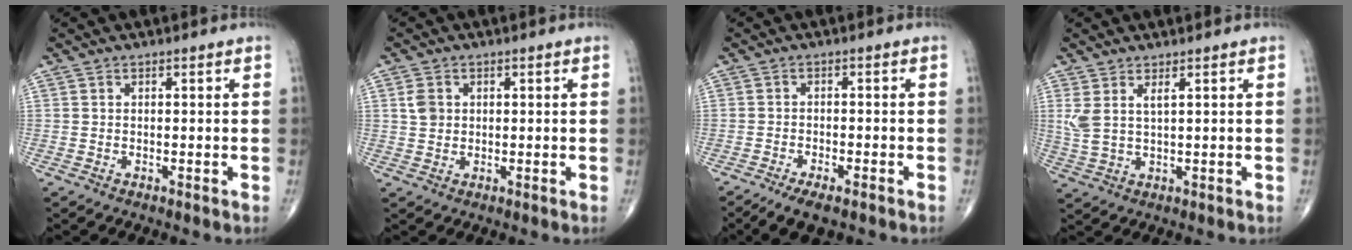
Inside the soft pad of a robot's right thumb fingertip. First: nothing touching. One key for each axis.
{"total": 3.0, "fx": 0.7, "fy": 2.5, "fz": 1.6, "tx": -0.021, "ty": 0.001, "tz": 0.014}
{"total": 6.1, "fx": -4.5, "fy": 2.0, "fz": 3.6, "tx": -0.062, "ty": 0.003, "tz": -0.076}
{"total": 4.5, "fx": 1.9, "fy": 1.4, "fz": 3.8, "tx": -0.098, "ty": -0.008, "tz": 0.047}